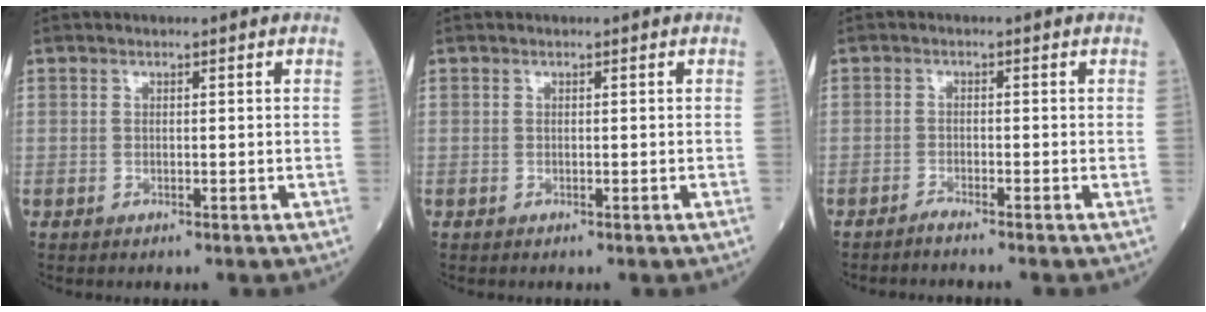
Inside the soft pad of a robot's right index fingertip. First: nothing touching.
{"total": 0.0}
{"total": 1.8, "force": [-1.6, -0.5, 0.5], "torque": [-0.009, 0.001, -0.030]}